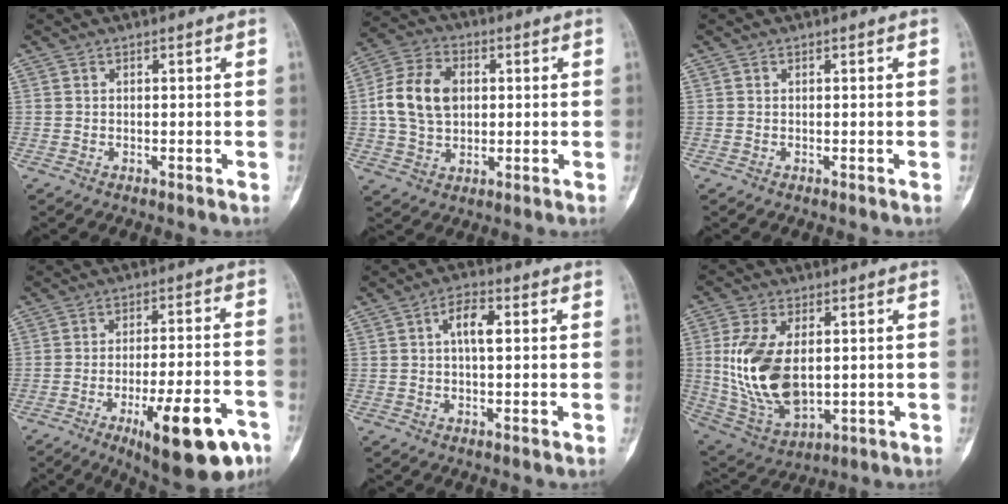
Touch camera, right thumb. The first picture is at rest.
{"total": 12.3, "force": [1.2, 8.8, 8.5], "torque": [-0.148, 0.013, 0.021]}
{"total": 0.0}
{"total": 17.5, "force": [-8.7, 5.2, 14.2], "torque": [-0.173, 0.037, -0.118]}
{"total": 5.5, "force": [1.0, 2.2, 4.9], "torque": [-0.080, 0.005, 0.011]}
{"total": 16.5, "force": [1.3, 9.5, 13.4], "torque": [-0.261, -0.013, 0.042]}